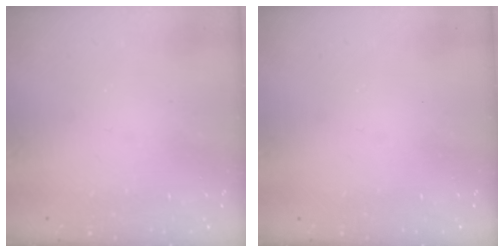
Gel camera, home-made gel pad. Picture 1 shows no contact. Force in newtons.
{"total": 0.0}